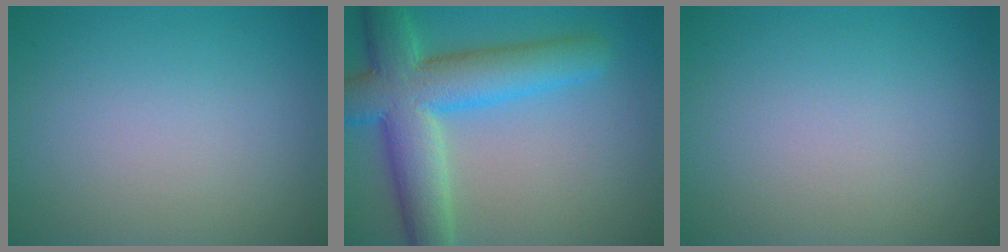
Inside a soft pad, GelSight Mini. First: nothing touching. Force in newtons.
{"total": 9.3, "press": 9.3, "slide": 0.4}
{"total": 0.0}